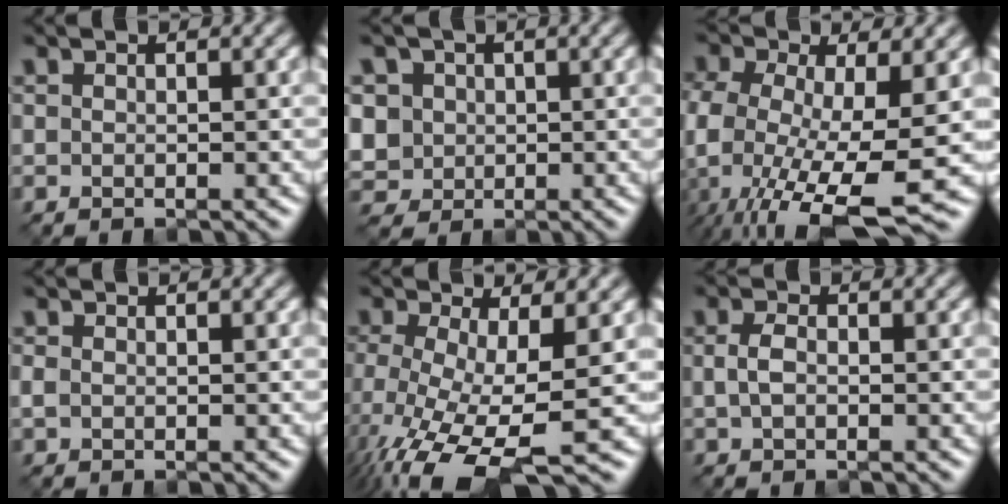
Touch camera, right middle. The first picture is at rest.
{"total": 5.2, "force": [1.2, 4.7, 1.9], "torque": [-0.052, 0.017, 0.017]}
{"total": 11.9, "force": [-3.8, 4.9, 10.2], "torque": [-0.208, -0.022, -0.066]}
{"total": 0.8, "force": [-0.1, 0.6, 0.4], "torque": [-0.010, -0.001, -0.003]}
{"total": 9.9, "force": [-3.7, 3.5, 8.4], "torque": [-0.172, -0.023, -0.066]}
{"total": 1.4, "force": [0.0, 0.7, 1.2], "torque": [-0.032, 0.006, -0.002]}